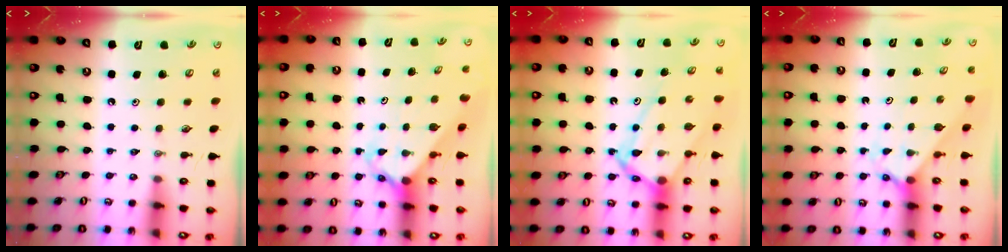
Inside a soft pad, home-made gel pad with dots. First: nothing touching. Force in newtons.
{"total": 2.6, "press": 2.6, "slide": 0.1}
{"total": 12.2, "press": 12.2, "slide": 1.0}
{"total": 2.3, "press": 2.3, "slide": 0.2}